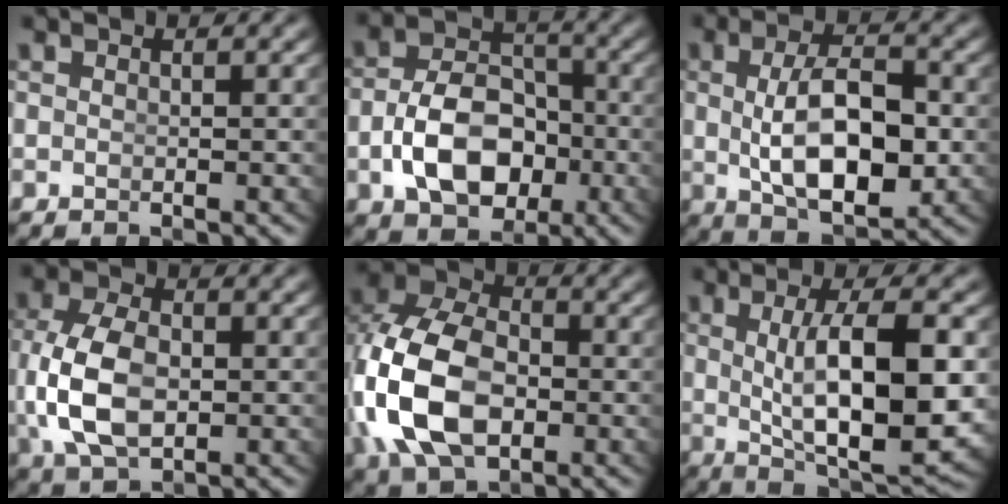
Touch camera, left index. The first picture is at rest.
{"total": 7.2, "force": [-2.2, 5.0, 4.7], "torque": [-0.075, -0.021, -0.028]}
{"total": 8.2, "force": [-0.7, 4.0, 7.1], "torque": [-0.117, -0.013, -0.002]}
{"total": 6.8, "force": [-0.5, 4.5, 5.1], "torque": [-0.131, -0.021, 0.012]}
{"total": 11.8, "force": [-0.7, 8.5, 8.0], "torque": [-0.191, -0.030, 0.005]}
{"total": 9.7, "force": [-0.6, 3.3, 9.1], "torque": [-0.145, -0.020, 0.009]}